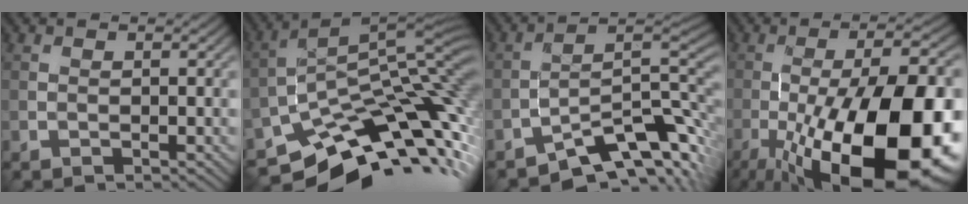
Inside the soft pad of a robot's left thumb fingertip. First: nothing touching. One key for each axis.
{"total": 14.7, "fx": -8.2, "fy": 6.1, "fz": 10.5, "tx": -0.189, "ty": -0.015, "tz": -0.131}
{"total": 11.7, "fx": -8.0, "fy": 3.5, "fz": 7.8, "tx": -0.111, "ty": -0.007, "tz": -0.135}
{"total": 21.0, "fx": -7.8, "fy": 7.2, "fz": 18.1, "tx": -0.268, "ty": -0.005, "tz": -0.121}